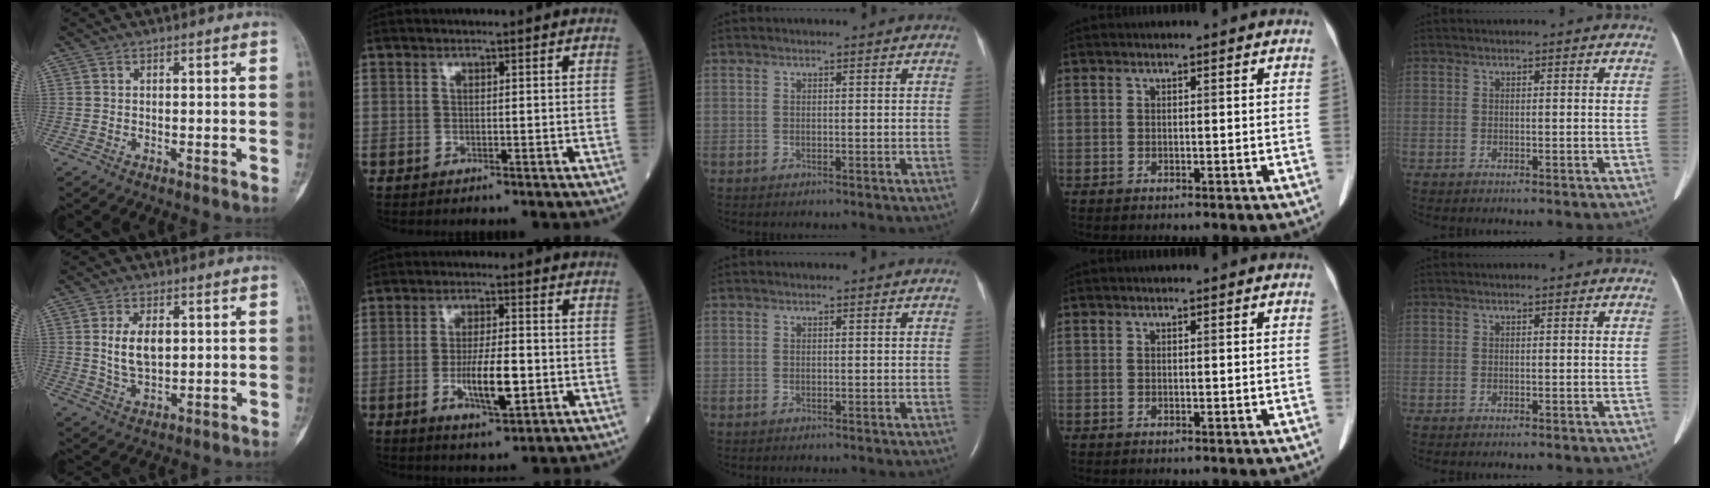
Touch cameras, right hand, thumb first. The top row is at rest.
{"thumb": {"total": 7.4, "force": [1.4, 4.3, 5.9], "torque": [-0.097, -0.009, 0.031]}, "index": {"total": 7.6, "force": [-1.8, 1.6, 7.2], "torque": [-0.129, -0.007, -0.028]}}